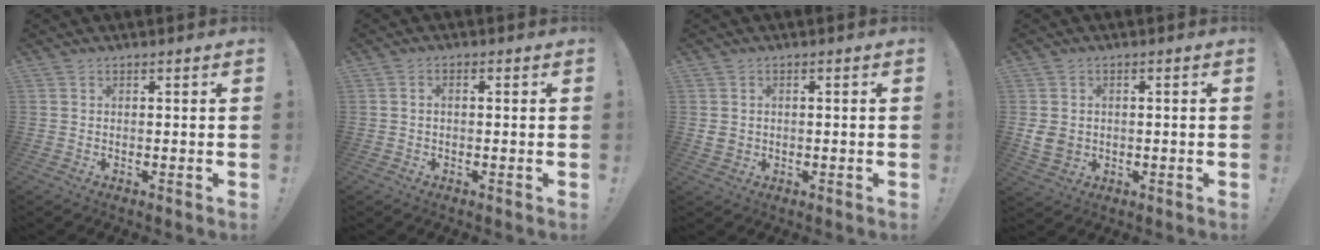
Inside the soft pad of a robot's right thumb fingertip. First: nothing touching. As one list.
[{"total": 1.3, "force": [-0.4, 0.5, 1.1], "torque": [-0.021, 0.005, -0.008]}, {"total": 2.5, "force": [0.3, 2.3, 1.1], "torque": [-0.010, 0.003, 0.005]}, {"total": 4.9, "force": [0.3, 4.3, 2.3], "torque": [-0.038, 0.001, 0.007]}]